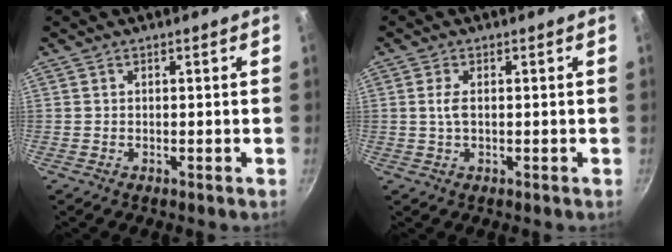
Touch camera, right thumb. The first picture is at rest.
{"total": 2.4, "force": [0.2, 1.1, 2.1], "torque": [-0.046, 0.001, 0.004]}